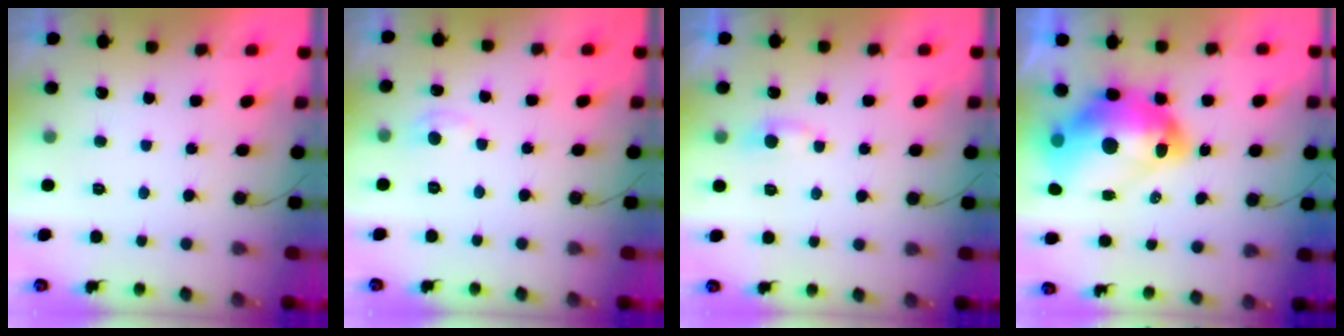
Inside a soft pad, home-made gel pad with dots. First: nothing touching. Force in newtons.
{"total": 4.6, "press": 4.6, "slide": 0.7}
{"total": 3.6, "press": 3.6, "slide": 0.4}
{"total": 19.9, "press": 19.7, "slide": 2.3}